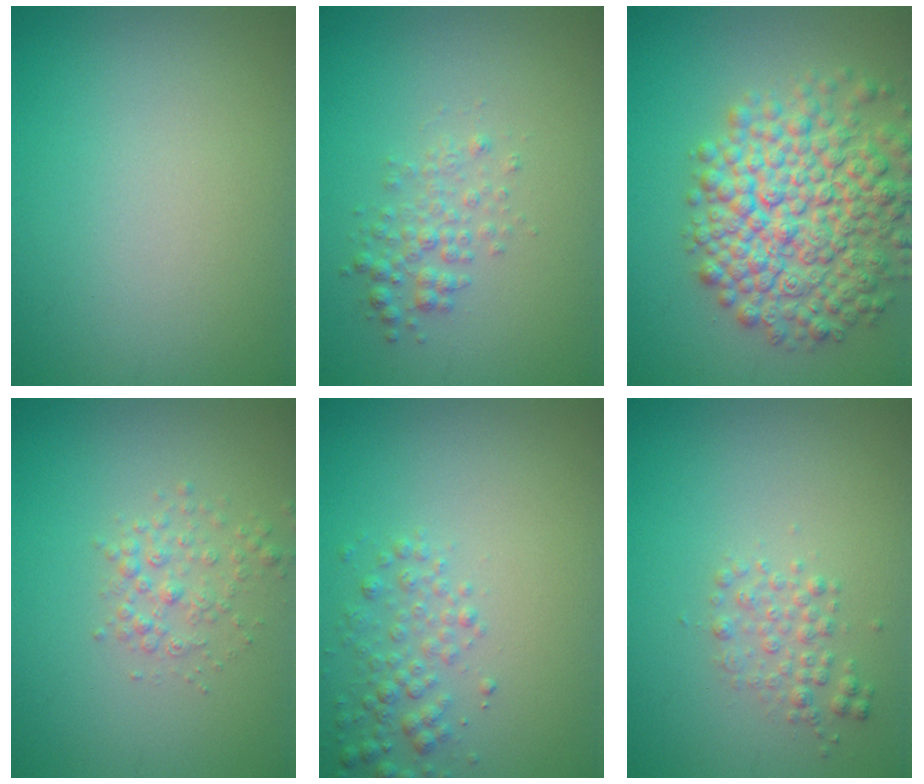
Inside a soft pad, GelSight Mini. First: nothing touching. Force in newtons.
{"total": 2.0, "press": 2.0, "slide": 0.1}
{"total": 9.0, "press": 9.0, "slide": 0.4}
{"total": 1.9, "press": 1.9, "slide": 0.1}
{"total": 2.3, "press": 2.3, "slide": 0.0}
{"total": 1.7, "press": 1.7, "slide": 0.1}